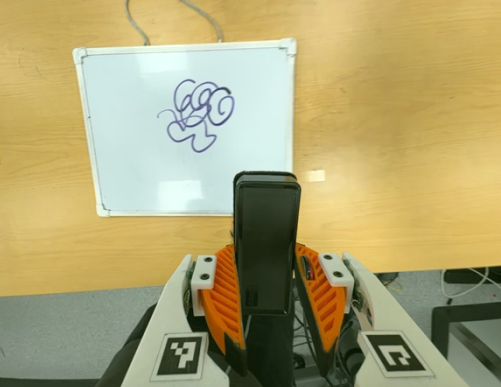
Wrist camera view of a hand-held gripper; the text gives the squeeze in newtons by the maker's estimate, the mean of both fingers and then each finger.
{"total": 5.2, "left": 3.4, "right": 7.1}